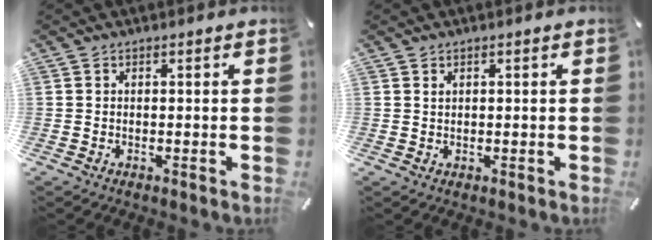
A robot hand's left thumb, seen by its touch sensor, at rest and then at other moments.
{"total": 0.8, "force": [0.4, 0.6, 0.4], "torque": [-0.009, 0.001, 0.008]}